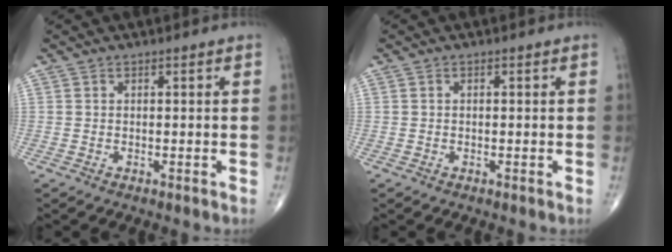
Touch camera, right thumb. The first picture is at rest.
{"total": 0.0}